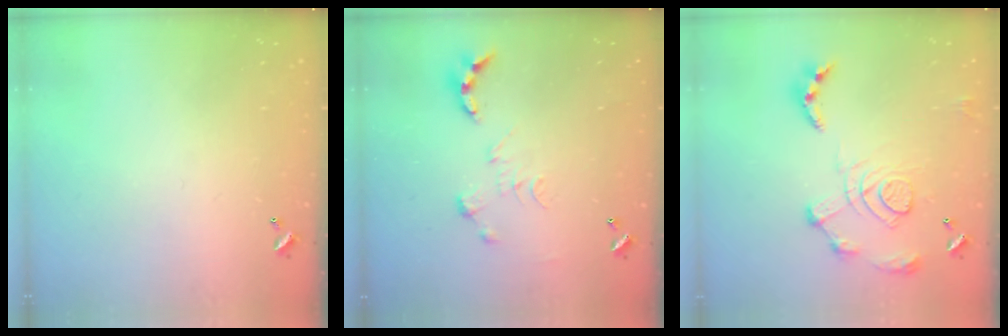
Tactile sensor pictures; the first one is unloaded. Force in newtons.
{"total": 0.0}
{"total": 13.9, "press": 13.8, "slide": 1.5}